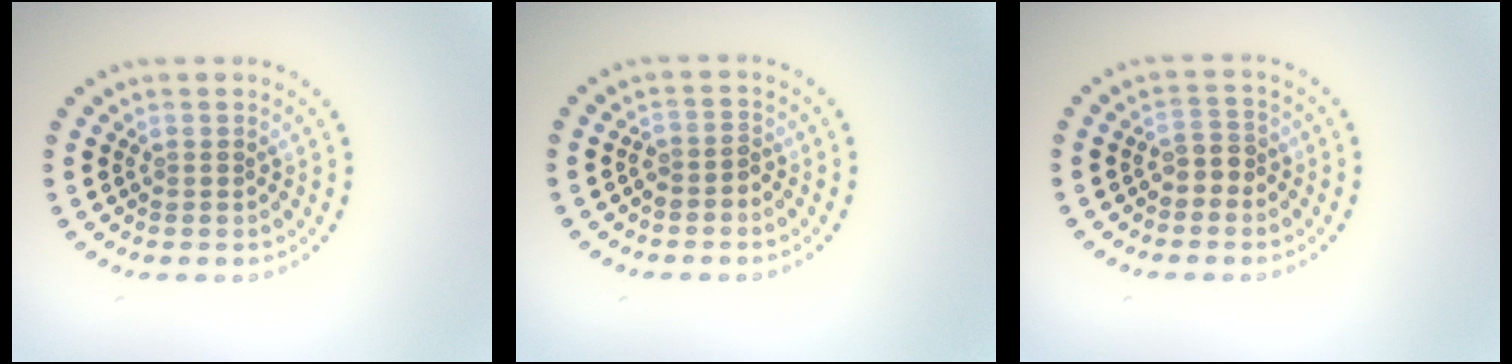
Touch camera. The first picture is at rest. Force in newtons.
{"total": 1.5, "press": 1.1, "slide": 0.9}
{"total": 2.0, "press": 1.7, "slide": 1.0}